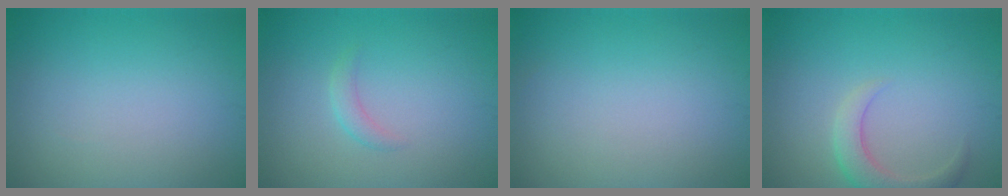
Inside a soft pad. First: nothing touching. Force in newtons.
{"total": 1.2, "press": 1.2, "slide": 0.1}
{"total": 0.0}
{"total": 3.0, "press": 3.0, "slide": 0.3}